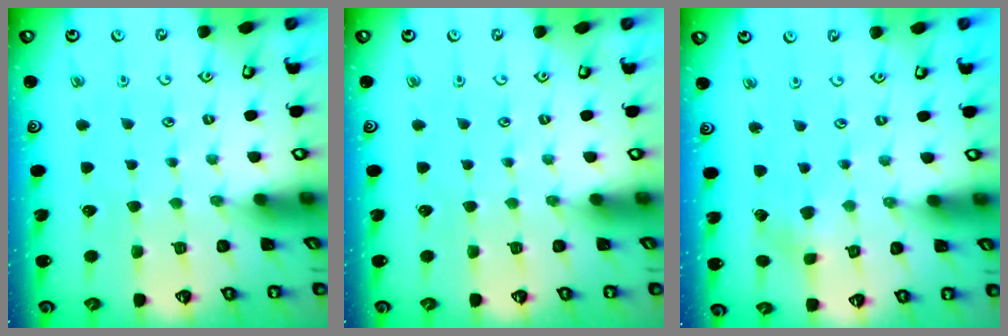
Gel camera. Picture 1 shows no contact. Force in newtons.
{"total": 0.0}
{"total": 2.5, "press": 2.5, "slide": 0.3}